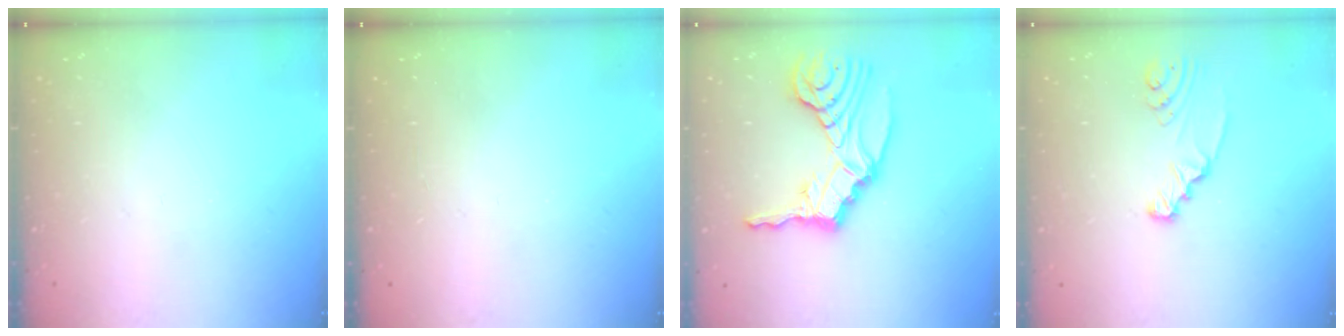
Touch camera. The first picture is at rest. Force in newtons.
{"total": 0.0}
{"total": 14.1, "press": 13.9, "slide": 2.4}
{"total": 2.4, "press": 2.4, "slide": 0.2}